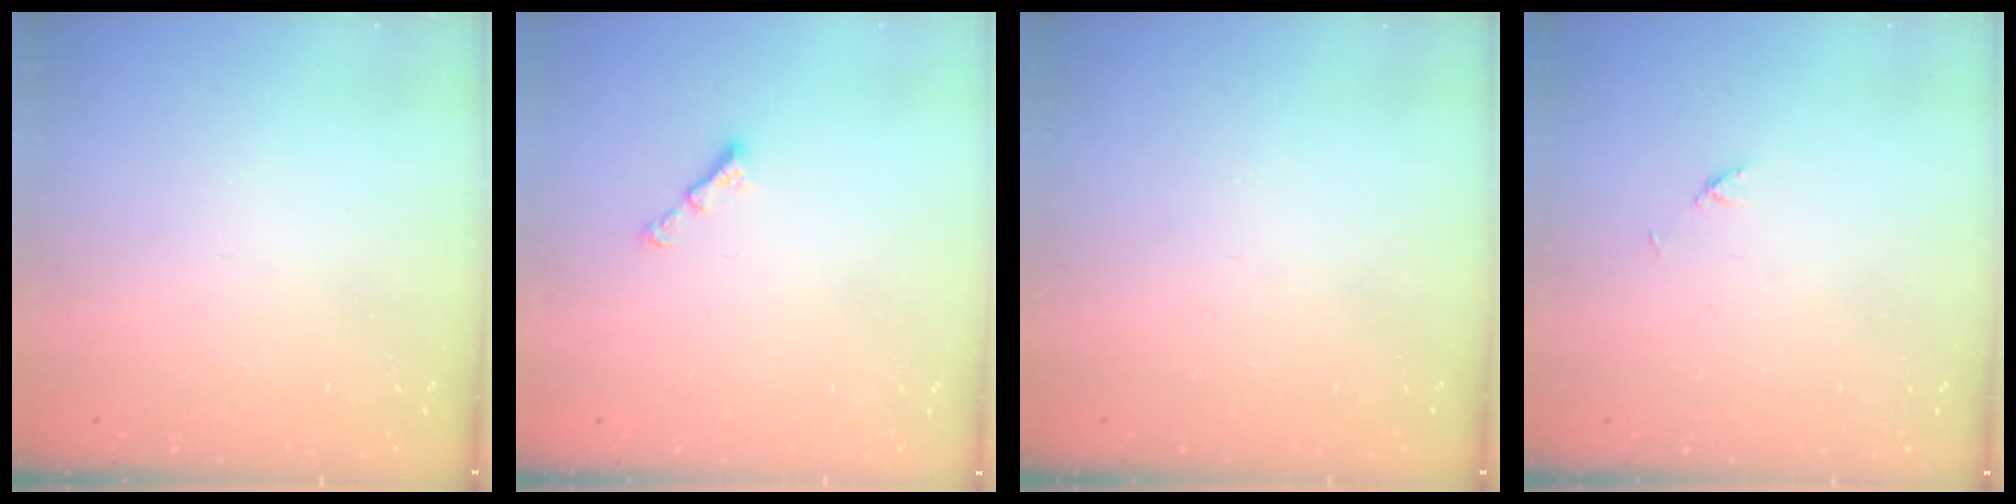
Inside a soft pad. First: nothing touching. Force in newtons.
{"total": 2.8, "press": 2.7, "slide": 0.5}
{"total": 0.0}
{"total": 2.1, "press": 2.1, "slide": 0.3}